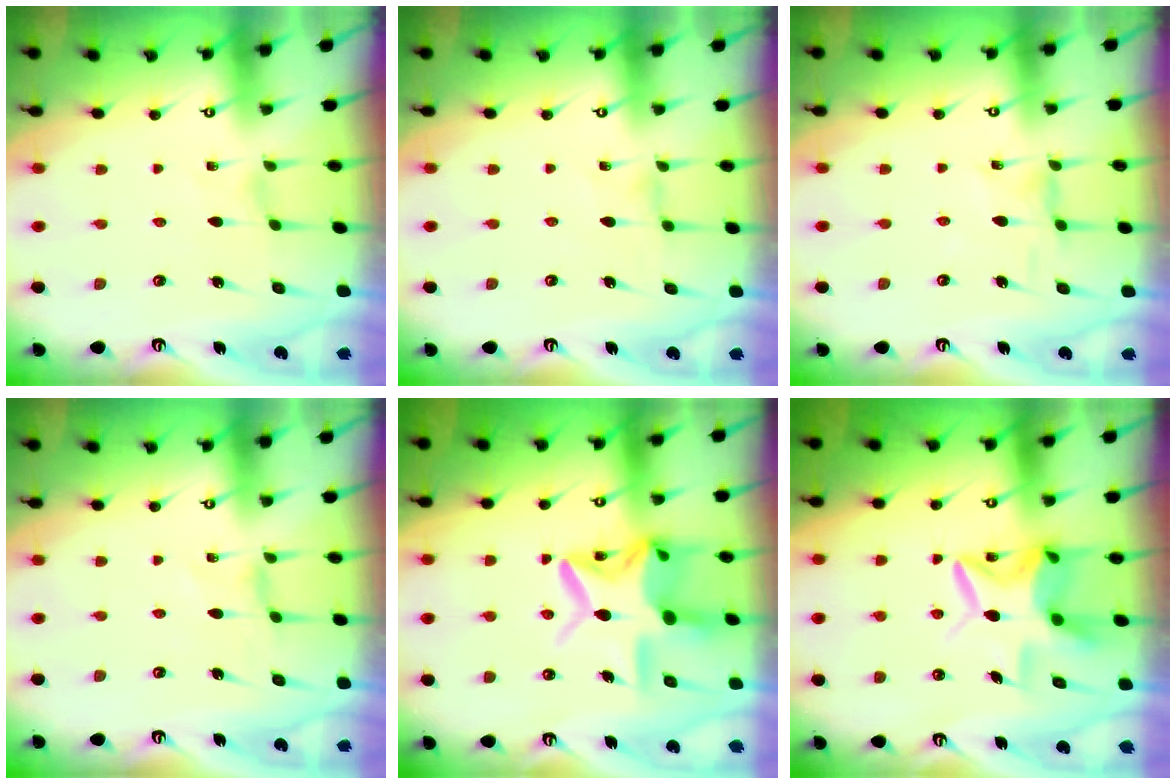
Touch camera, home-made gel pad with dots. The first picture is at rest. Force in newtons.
{"total": 0.0}
{"total": 1.9, "press": 1.9, "slide": 0.1}
{"total": 0.0}
{"total": 16.0, "press": 15.9, "slide": 1.5}
{"total": 11.5, "press": 11.4, "slide": 1.3}